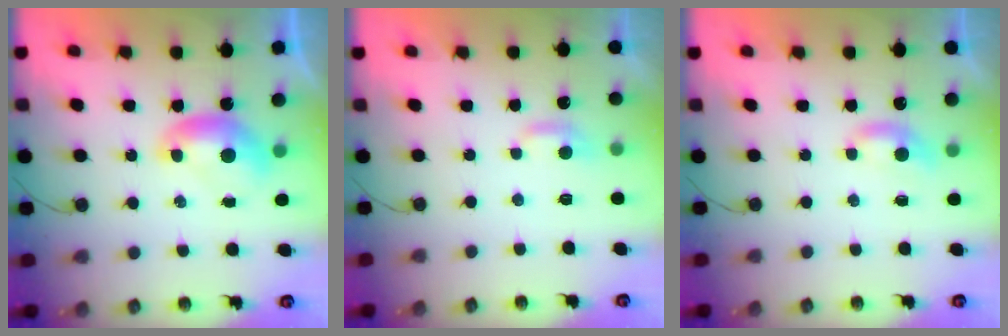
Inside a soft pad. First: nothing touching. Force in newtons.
{"total": 1.6, "press": 1.5, "slide": 0.6}
{"total": 2.4, "press": 2.4, "slide": 0.4}